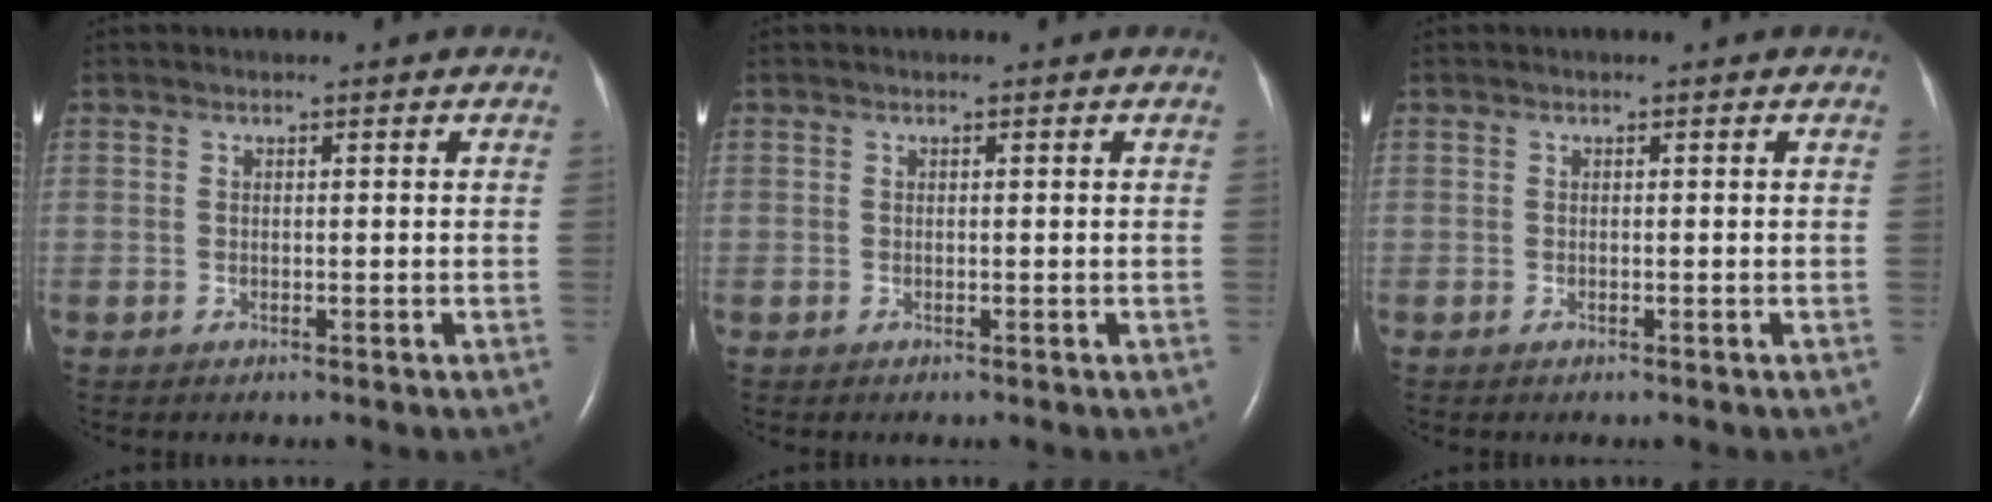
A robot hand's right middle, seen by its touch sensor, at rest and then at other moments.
{"total": 0.0}
{"total": 0.0}